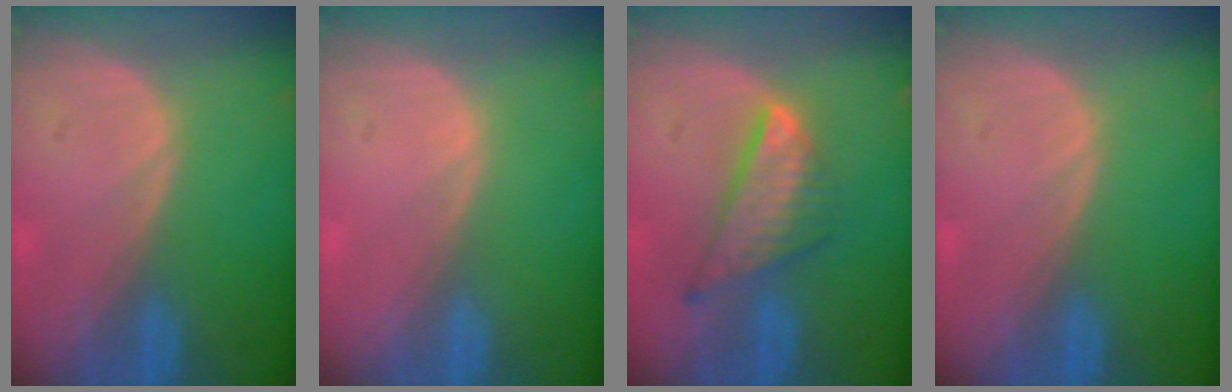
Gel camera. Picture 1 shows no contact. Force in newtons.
{"total": 0.0}
{"total": 7.9, "press": 6.6, "slide": 4.3}
{"total": 0.0}